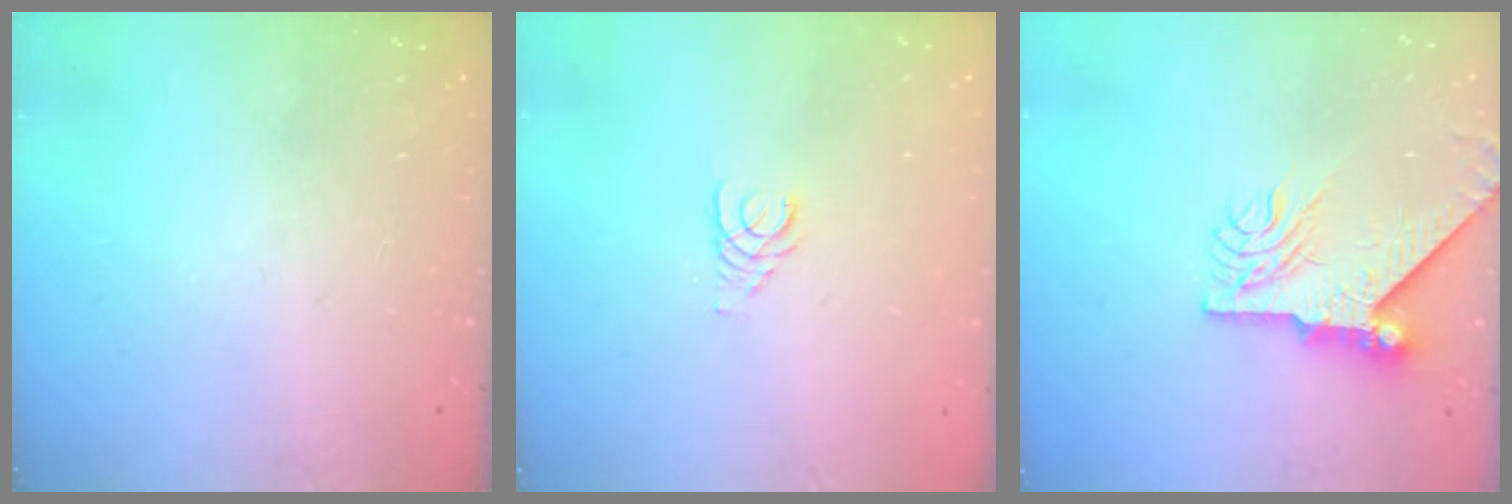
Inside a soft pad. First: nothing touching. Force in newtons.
{"total": 2.7, "press": 2.7, "slide": 0.2}
{"total": 9.5, "press": 9.4, "slide": 1.1}